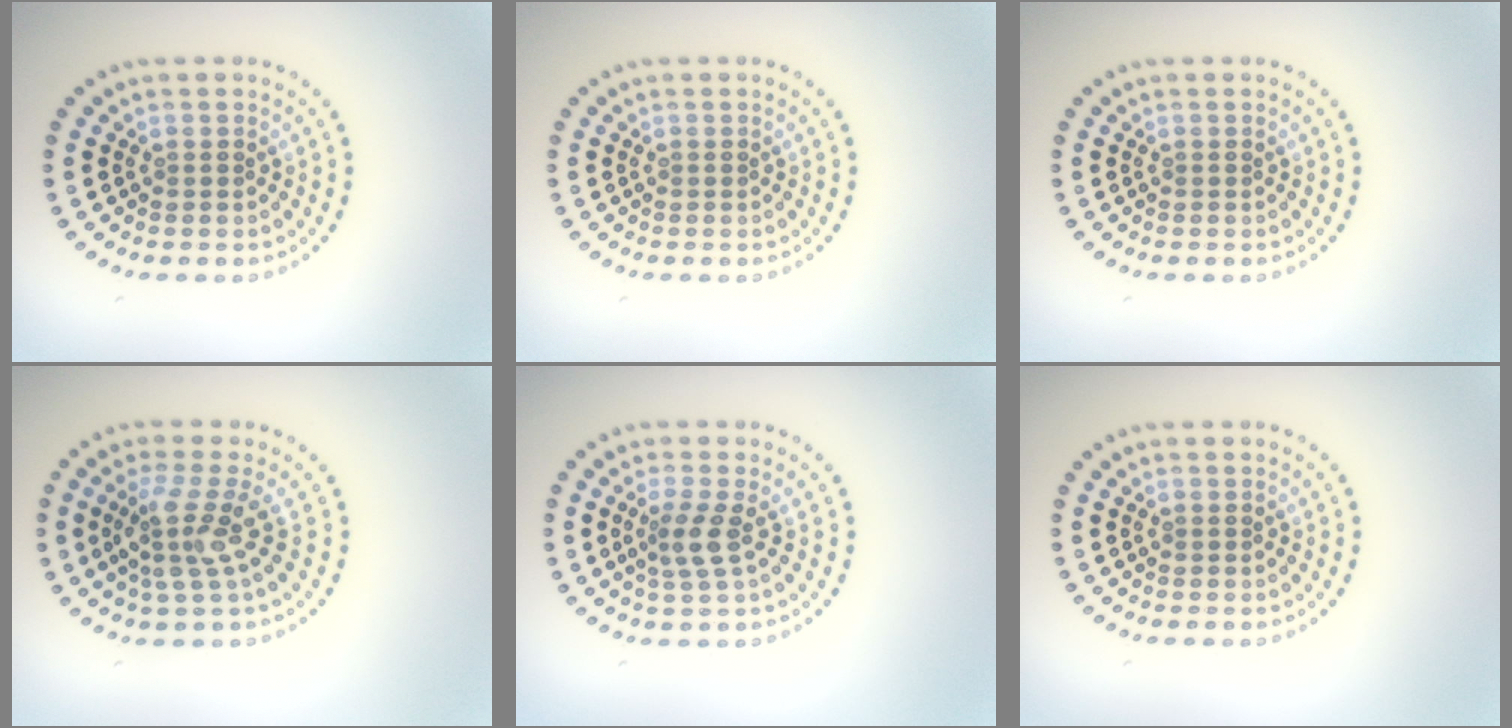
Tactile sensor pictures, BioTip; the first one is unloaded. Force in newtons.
{"total": 0.0}
{"total": 0.0}
{"total": 3.4, "press": 2.5, "slide": 2.3}
{"total": 2.3, "press": 1.9, "slide": 1.4}
{"total": 0.0}